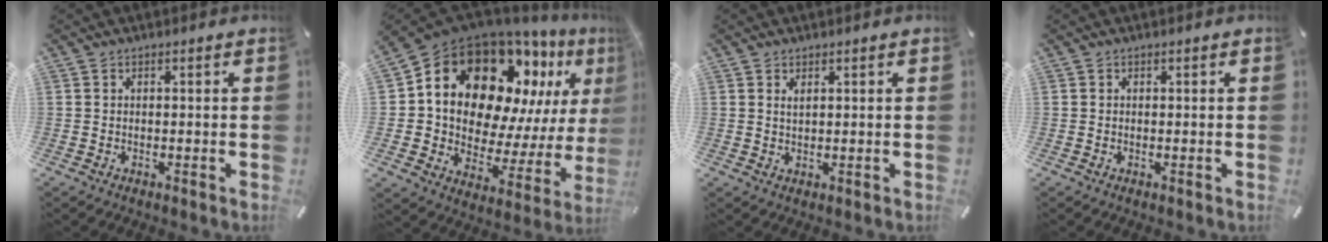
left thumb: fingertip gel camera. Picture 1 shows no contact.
{"total": 19.8, "force": [11.9, 12.5, 9.6], "torque": [-0.161, -0.104, 0.213]}
{"total": 1.3, "force": [0.8, 0.5, 0.9], "torque": [-0.019, 0.000, 0.015]}
{"total": 0.0}